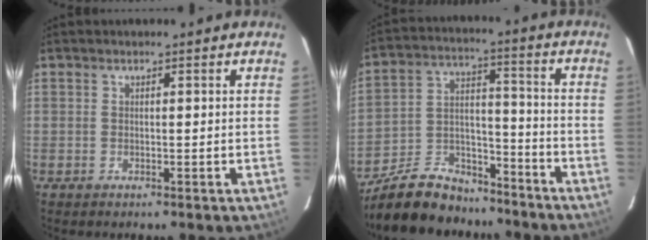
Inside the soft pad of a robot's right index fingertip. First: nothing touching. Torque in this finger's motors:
{"motor_torque": [0.73, -0.97, 0.10, -0.08]}